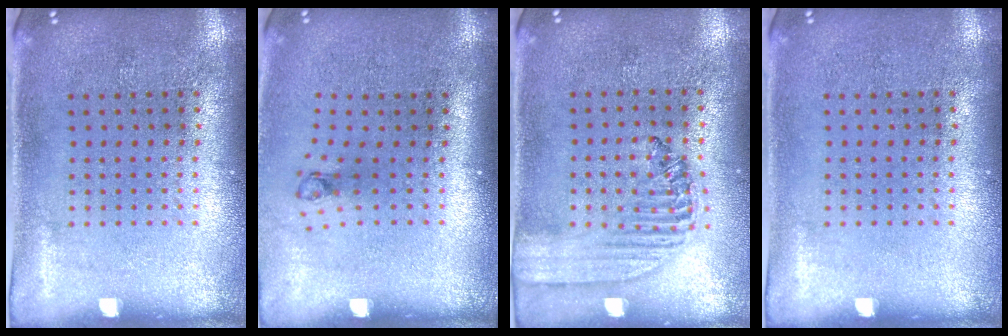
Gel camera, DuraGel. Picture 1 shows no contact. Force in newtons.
{"total": 0.8, "press": 0.3, "slide": 0.7}
{"total": 1.6, "press": 1.4, "slide": 0.7}
{"total": 0.0}